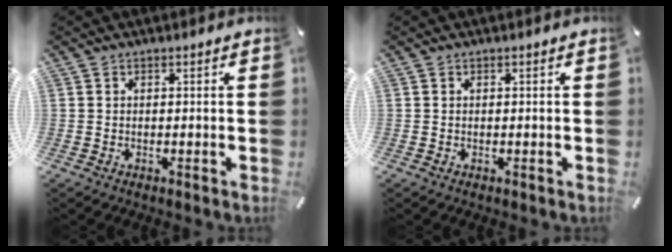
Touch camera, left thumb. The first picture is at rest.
{"total": 0.0}